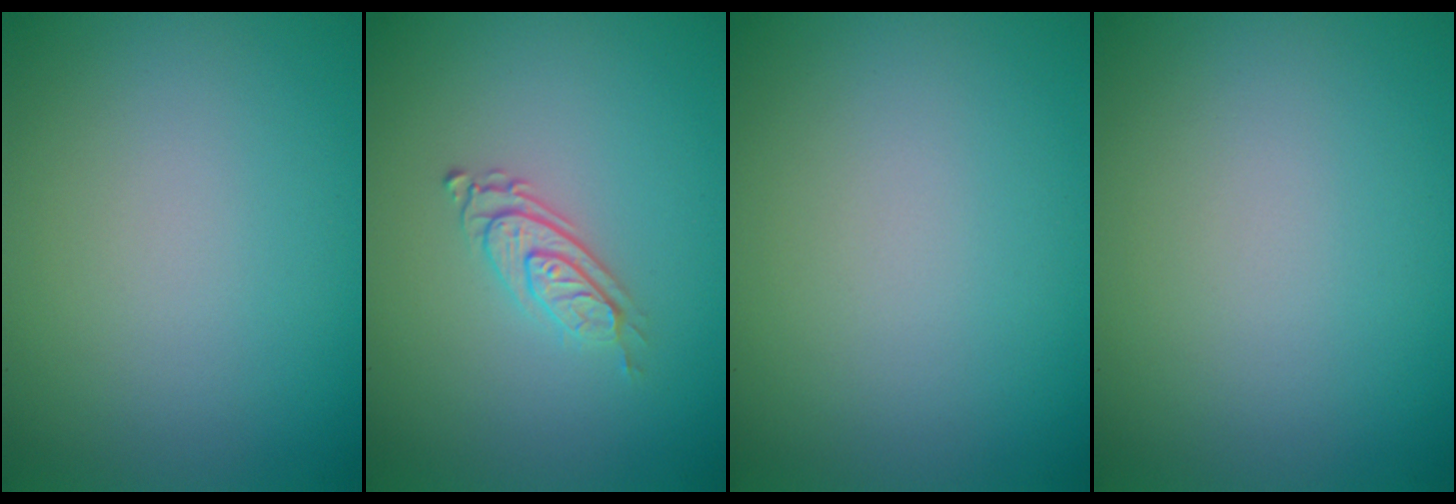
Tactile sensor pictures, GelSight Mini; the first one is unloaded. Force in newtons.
{"total": 2.8, "press": 2.0, "slide": 2.0}
{"total": 0.0}
{"total": 0.0}